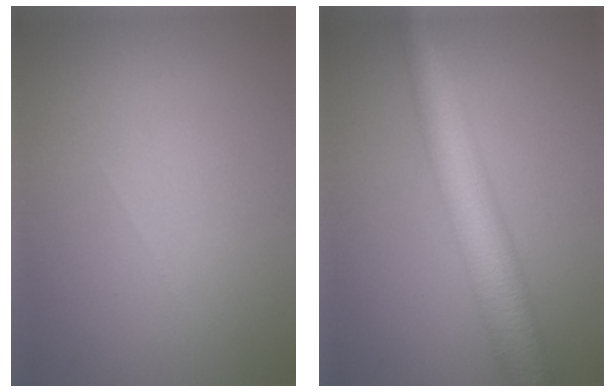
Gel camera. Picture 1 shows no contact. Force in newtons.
{"total": 7.5, "press": 7.5, "slide": 0.1}